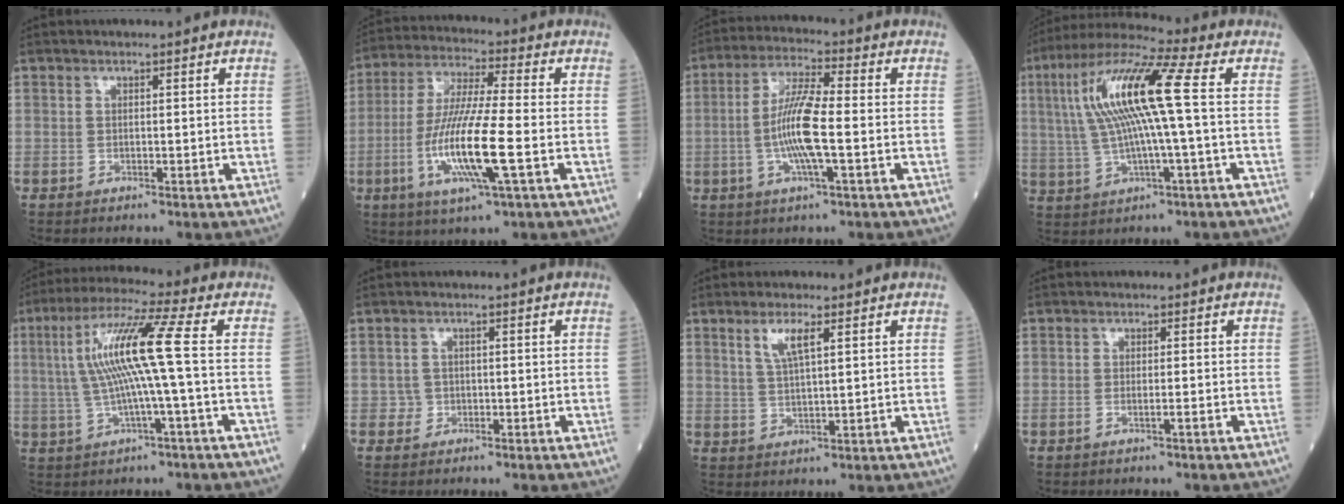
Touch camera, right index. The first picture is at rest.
{"total": 13.6, "force": [-3.6, 0.5, 13.1], "torque": [-0.265, -0.015, -0.072]}
{"total": 9.5, "force": [-1.5, 0.8, 9.3], "torque": [-0.182, -0.001, -0.035]}
{"total": 14.1, "force": [1.9, 0.7, 14.0], "torque": [-0.285, 0.025, 0.032]}
{"total": 11.3, "force": [0.7, -0.9, 11.2], "torque": [-0.221, 0.019, 0.011]}
{"total": 1.2, "force": [-0.5, 1.1, -0.1], "torque": [0.007, 0.008, -0.013]}
{"total": 4.0, "force": [2.0, 0.5, 3.4], "torque": [-0.073, 0.000, 0.042]}
{"total": 0.9, "force": [-0.5, -0.1, 0.8], "torque": [-0.017, 0.000, -0.008]}